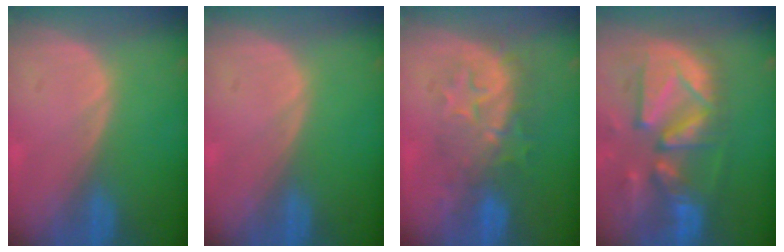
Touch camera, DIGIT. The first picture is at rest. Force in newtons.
{"total": 0.0}
{"total": 8.4, "press": 8.1, "slide": 2.2}
{"total": 13.3, "press": 11.4, "slide": 6.9}